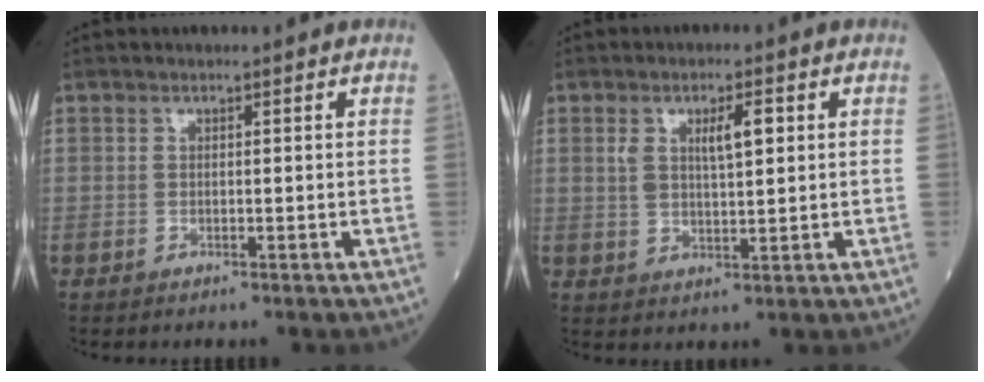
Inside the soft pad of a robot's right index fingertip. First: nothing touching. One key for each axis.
{"total": 5.0, "fx": 1.7, "fy": 1.5, "fz": 4.5, "tx": -0.082, "ty": 0.006, "tz": 0.033}